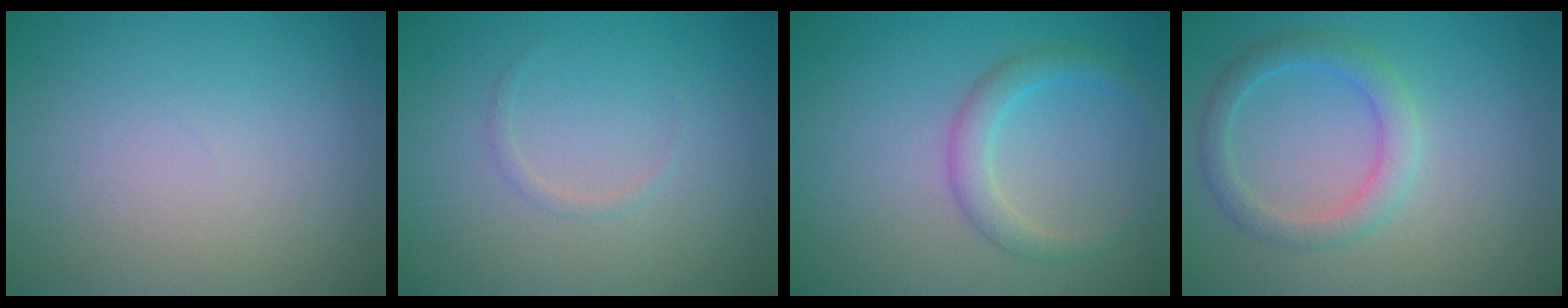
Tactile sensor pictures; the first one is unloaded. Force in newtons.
{"total": 0.6, "press": 0.6, "slide": 0.0}
{"total": 2.4, "press": 2.4, "slide": 0.1}
{"total": 2.8, "press": 2.8, "slide": 0.1}